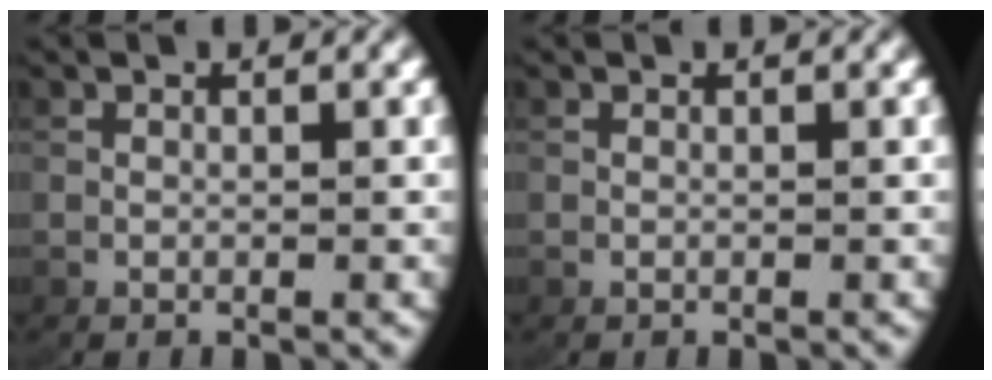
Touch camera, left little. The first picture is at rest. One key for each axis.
{"total": 0.0}